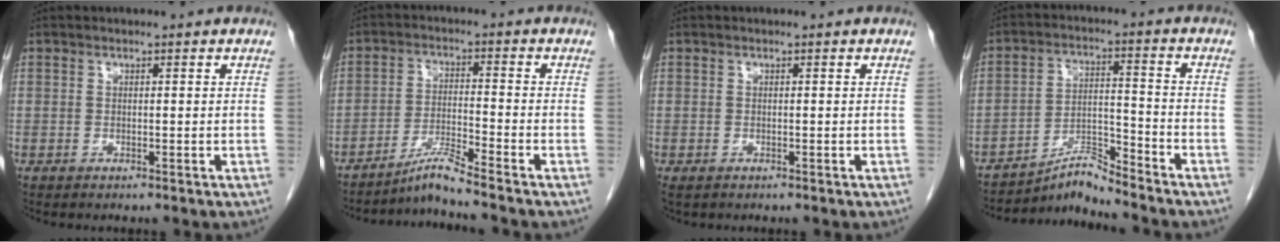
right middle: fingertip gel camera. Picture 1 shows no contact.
{"total": 5.0, "force": [-4.4, -1.9, 1.5], "torque": [-0.032, -0.023, -0.086]}
{"total": 1.0, "force": [-0.6, 0.6, 0.5], "torque": [-0.012, -0.001, -0.005]}
{"total": 6.1, "force": [-5.9, -1.1, 0.5], "torque": [-0.014, 0.007, -0.105]}